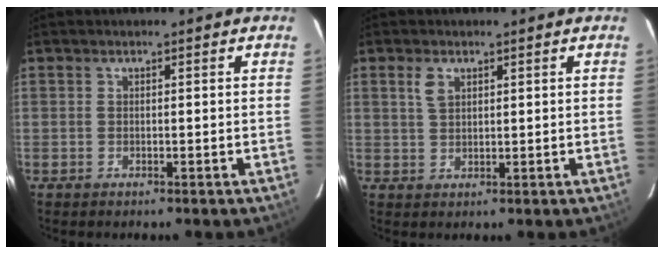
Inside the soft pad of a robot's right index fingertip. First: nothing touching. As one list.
[{"total": 2.9, "force": [1.4, 1.7, 1.8], "torque": [-0.036, 0.005, 0.028]}]